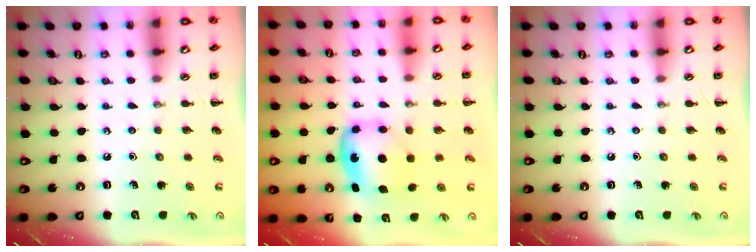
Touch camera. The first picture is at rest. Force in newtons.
{"total": 6.4, "press": 6.1, "slide": 1.8}
{"total": 0.0}